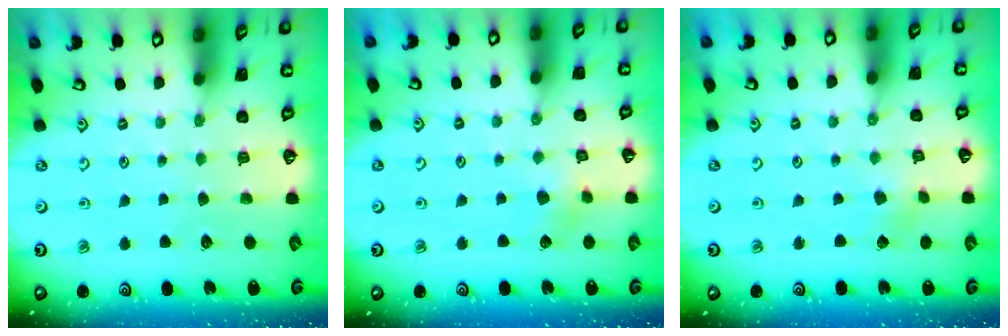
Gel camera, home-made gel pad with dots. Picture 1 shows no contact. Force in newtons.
{"total": 5.0, "press": 4.9, "slide": 0.8}
{"total": 1.8, "press": 1.7, "slide": 0.6}